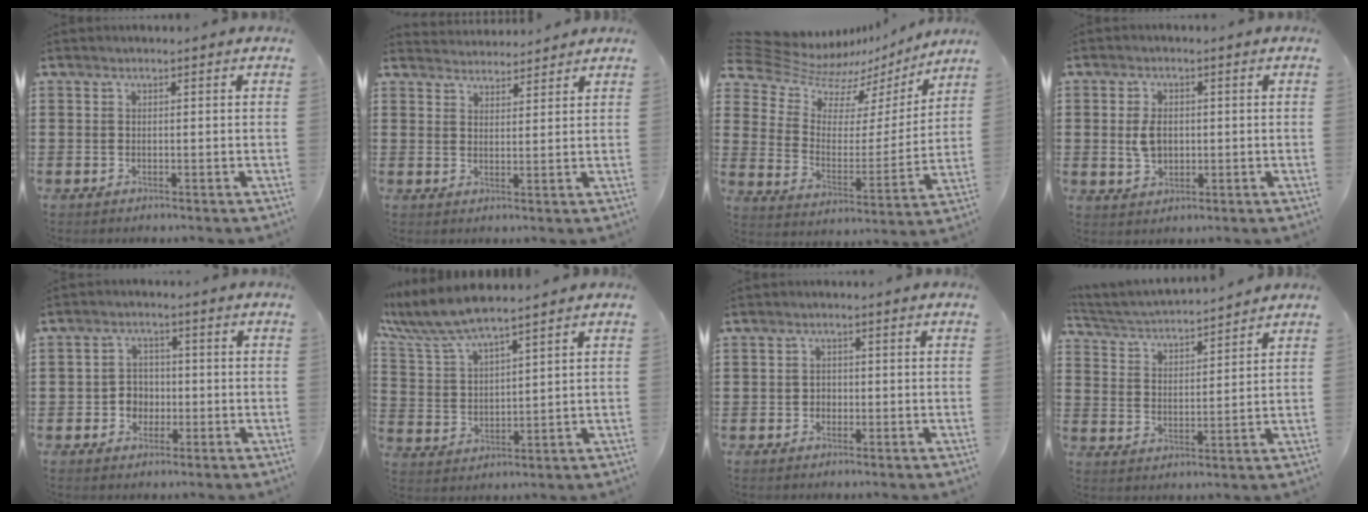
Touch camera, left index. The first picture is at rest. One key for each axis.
{"total": 2.9, "fx": 2.9, "fy": 0.4, "fz": -0.4, "tx": -0.001, "ty": -0.007, "tz": 0.055}
{"total": 8.2, "fx": 6.8, "fy": 4.1, "fz": 2.0, "tx": -0.076, "ty": -0.046, "tz": 0.120}
{"total": 4.1, "fx": 0.2, "fy": 2.7, "fz": 3.1, "tx": -0.063, "ty": 0.004, "tz": -0.001}
{"total": 3.4, "fx": -0.9, "fy": 3.0, "fz": 1.3, "tx": -0.036, "ty": 0.005, "tz": -0.022}
{"total": 7.3, "fx": 6.3, "fy": 0.9, "fz": 3.6, "tx": -0.093, "ty": -0.020, "tz": 0.113}
{"total": 1.3, "fx": -0.3, "fy": 1.2, "fz": 0.4, "tx": -0.012, "ty": 0.004, "tz": -0.008}
{"total": 4.0, "fx": 3.9, "fy": 0.1, "fz": 0.6, "tx": -0.034, "ty": -0.025, "tz": 0.065}